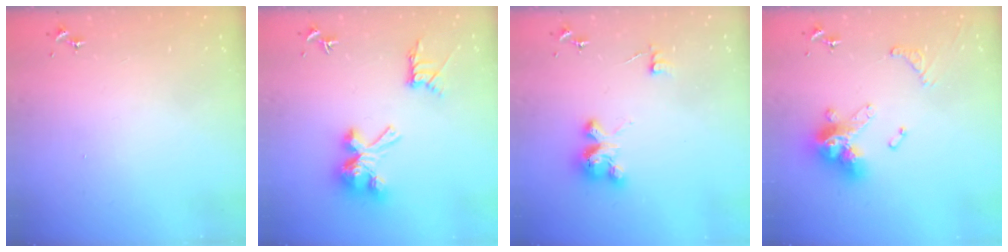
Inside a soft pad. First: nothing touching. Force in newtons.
{"total": 15.2, "press": 15.2, "slide": 0.9}
{"total": 6.7, "press": 6.7, "slide": 0.4}
{"total": 16.1, "press": 16.1, "slide": 1.7}